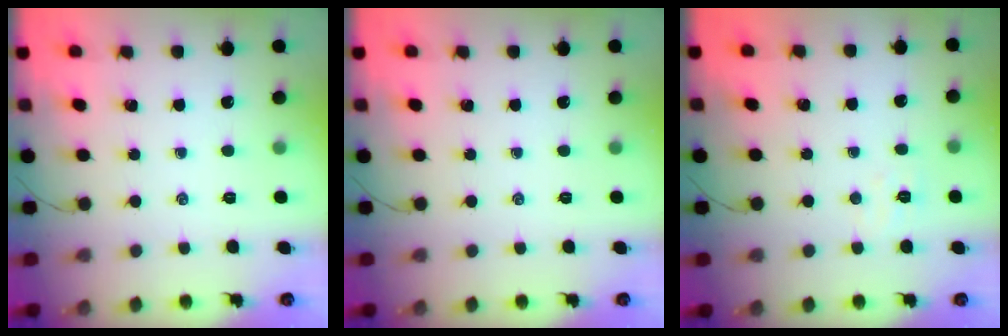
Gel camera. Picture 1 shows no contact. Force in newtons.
{"total": 0.0}
{"total": 3.3, "press": 3.2, "slide": 0.9}